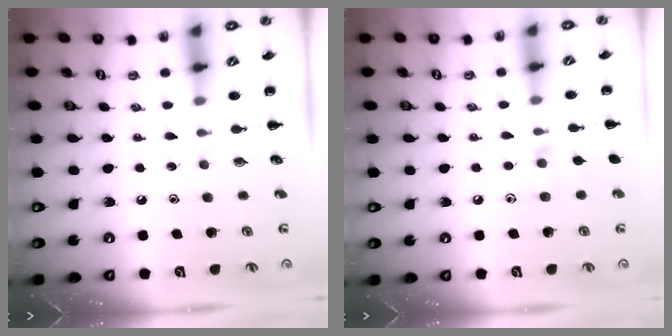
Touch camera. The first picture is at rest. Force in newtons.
{"total": 5.9, "press": 5.7, "slide": 1.4}